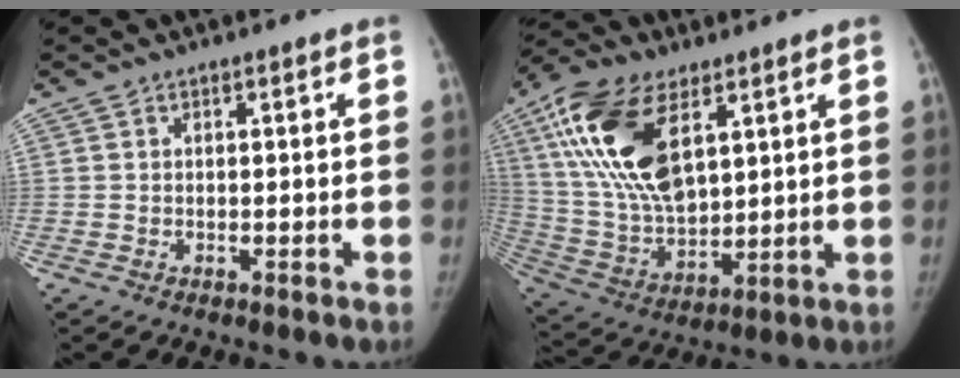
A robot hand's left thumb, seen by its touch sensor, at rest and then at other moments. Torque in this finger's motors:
{"motor_torque": [0.67, 0.70, 1.84, -0.94, 0.62]}